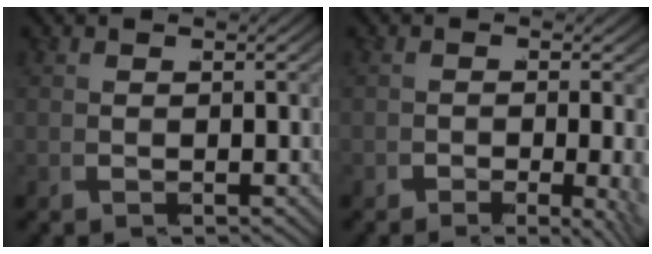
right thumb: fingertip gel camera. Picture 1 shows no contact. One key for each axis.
{"total": 3.0, "fx": -1.5, "fy": 0.8, "fz": 2.4, "tx": -0.036, "ty": -0.024, "tz": -0.022}